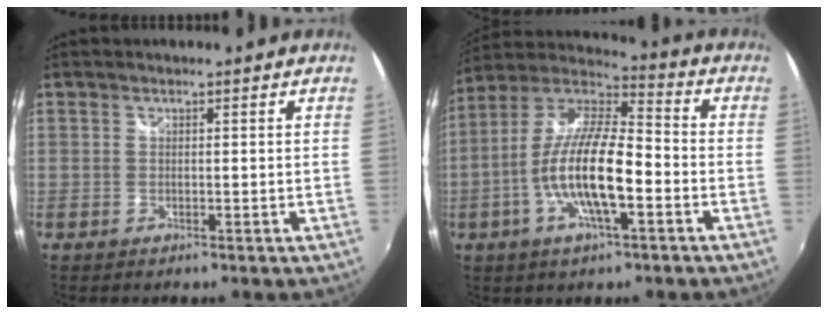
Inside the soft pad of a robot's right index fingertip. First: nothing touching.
{"total": 15.7, "force": [-4.7, 4.5, 14.3], "torque": [-0.281, -0.004, -0.092]}